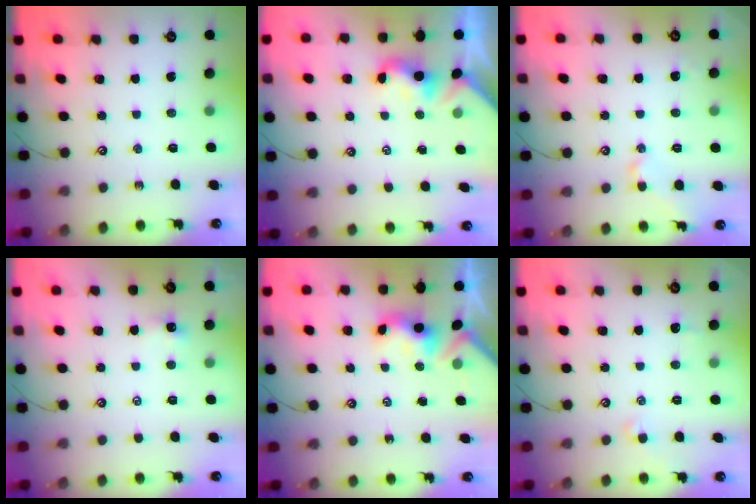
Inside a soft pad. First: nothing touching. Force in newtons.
{"total": 2.0, "press": 1.9, "slide": 0.4}
{"total": 0.6, "press": 0.6, "slide": 0.1}
{"total": 2.3, "press": 2.3, "slide": 0.2}
{"total": 3.0, "press": 2.9, "slide": 0.6}
{"total": 1.0, "press": 0.7, "slide": 0.6}